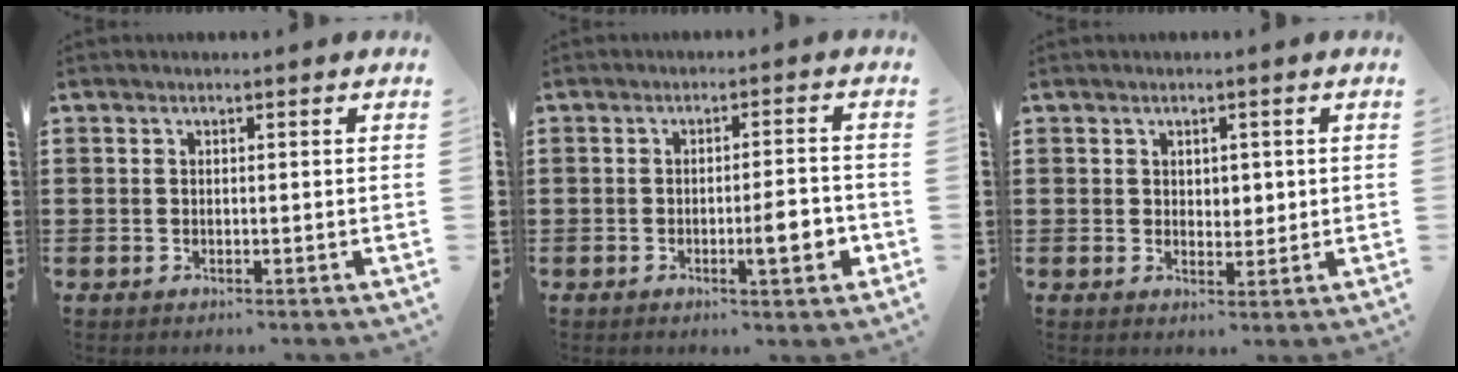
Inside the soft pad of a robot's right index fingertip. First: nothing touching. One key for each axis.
{"total": 5.5, "fx": -1.8, "fy": 1.1, "fz": 5.1, "tx": -0.063, "ty": -0.007, "tz": -0.031}
{"total": 2.1, "fx": 0.9, "fy": 1.6, "fz": 0.9, "tx": -0.015, "ty": 0.007, "tz": 0.014}